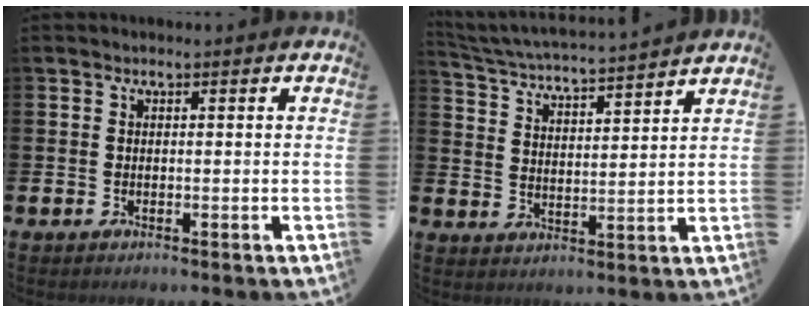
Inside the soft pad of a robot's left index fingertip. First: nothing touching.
{"total": 4.6, "force": [4.5, -0.2, 0.7], "torque": [-0.038, -0.041, 0.075]}